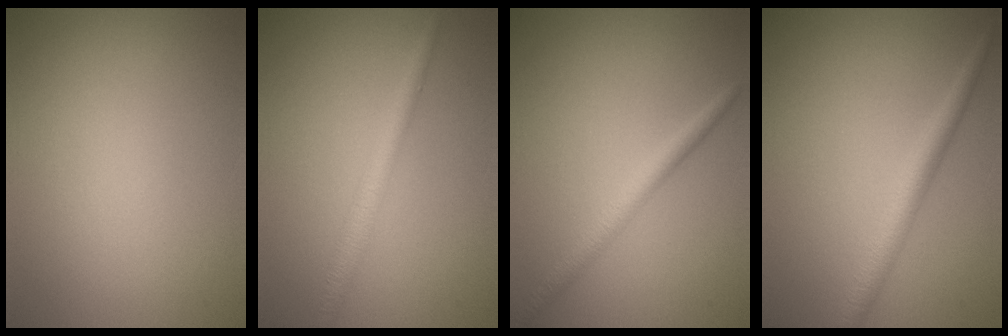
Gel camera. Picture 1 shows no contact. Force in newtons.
{"total": 2.5, "press": 2.5, "slide": 0.0}
{"total": 2.1, "press": 2.1, "slide": 0.1}
{"total": 2.6, "press": 2.6, "slide": 0.0}